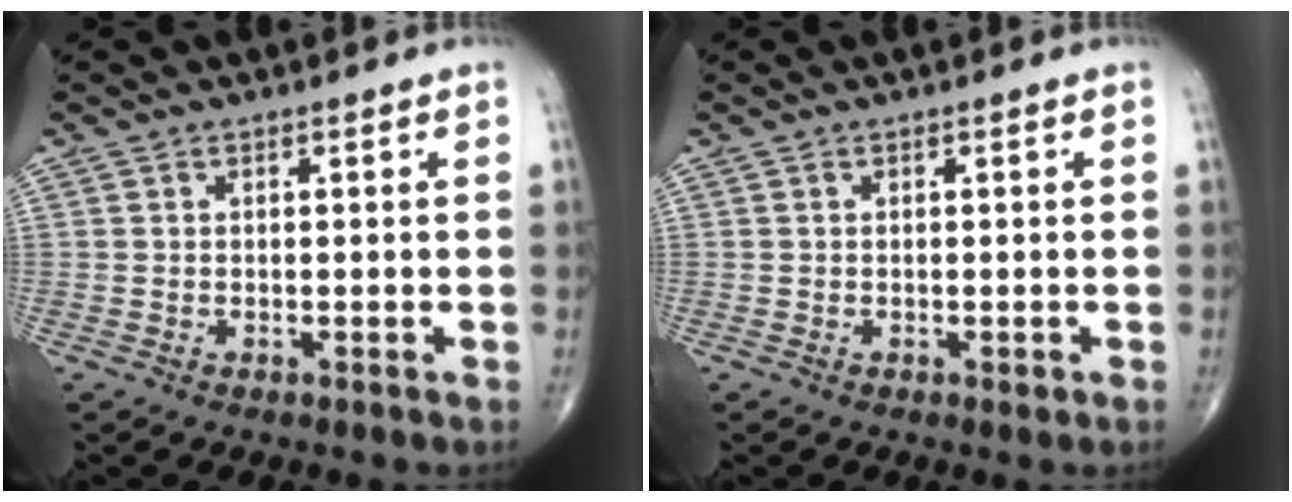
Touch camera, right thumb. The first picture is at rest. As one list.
[{"total": 0.7, "force": [-0.2, 0.4, 0.5], "torque": [-0.003, 0.000, -0.002]}]